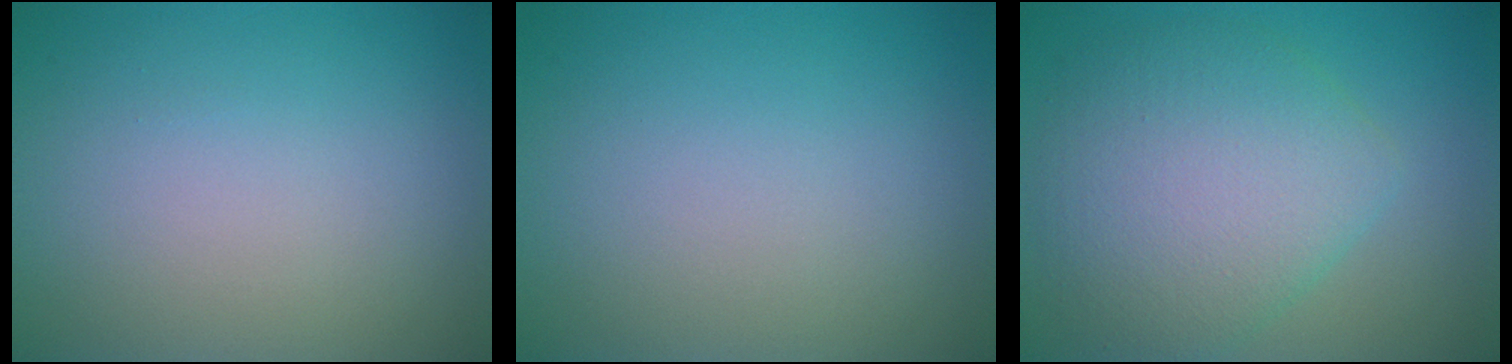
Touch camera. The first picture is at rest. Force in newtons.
{"total": 0.0}
{"total": 7.0, "press": 7.0, "slide": 0.2}